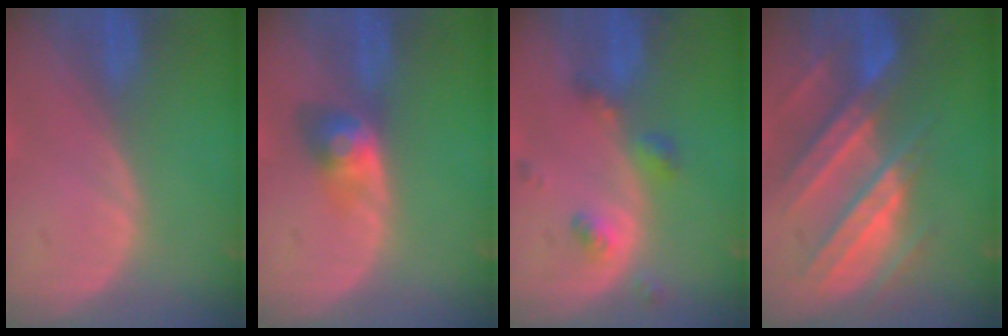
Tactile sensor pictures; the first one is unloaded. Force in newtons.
{"total": 3.8, "press": 3.8, "slide": 0.2}
{"total": 4.8, "press": 4.4, "slide": 2.1}
{"total": 10.8, "press": 9.6, "slide": 4.9}